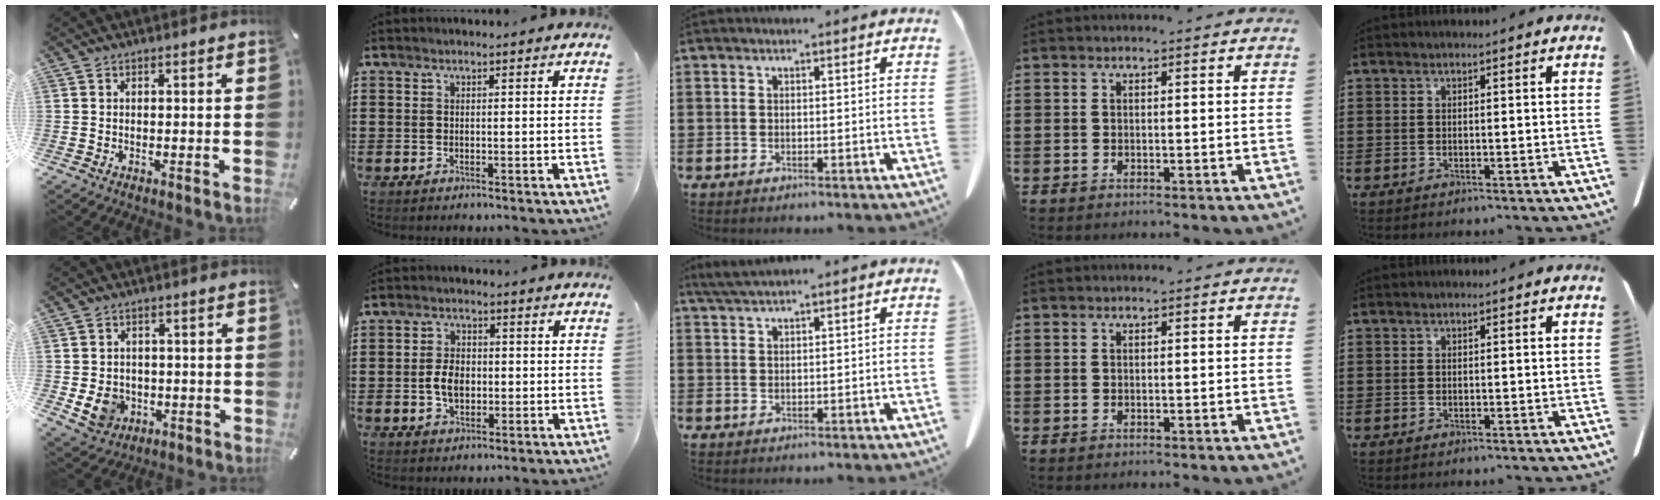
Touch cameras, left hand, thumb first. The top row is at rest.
{"thumb": {"total": 7.4, "force": [-1.3, 6.7, 2.8], "torque": [-0.064, 0.007, -0.022]}, "index": {"total": 4.3, "force": [-0.5, 2.8, 3.3], "torque": [-0.063, 0.001, -0.014]}, "middle": {"total": 2.5, "force": [2.1, -0.1, 1.4], "torque": [-0.031, 0.000, 0.040]}}